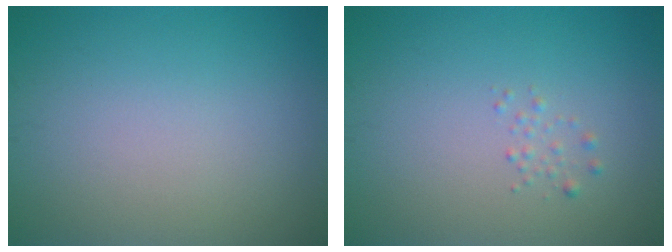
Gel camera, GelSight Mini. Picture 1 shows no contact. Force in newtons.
{"total": 0.8, "press": 0.8, "slide": 0.0}